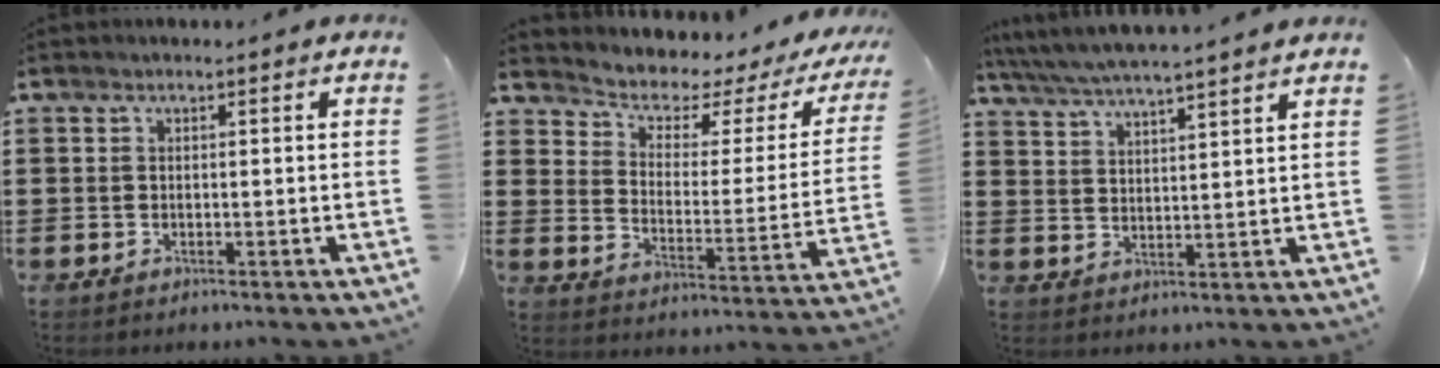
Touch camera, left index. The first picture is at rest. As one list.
[{"total": 3.3, "force": [2.7, 1.5, 1.2], "torque": [-0.045, -0.024, 0.037]}, {"total": 4.9, "force": [4.6, -0.5, 1.5], "torque": [-0.046, -0.024, 0.081]}]